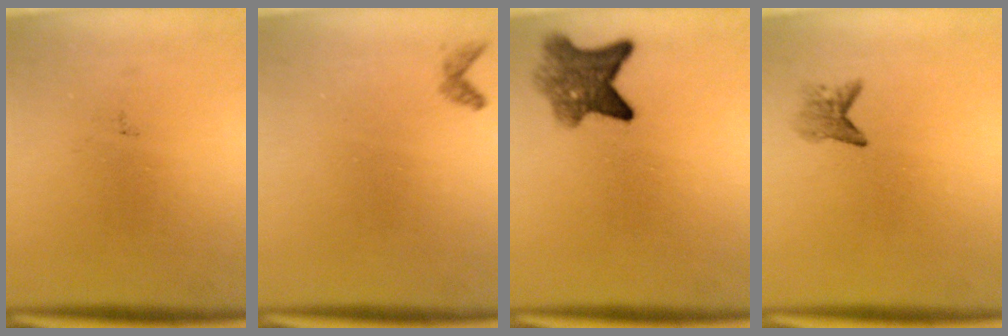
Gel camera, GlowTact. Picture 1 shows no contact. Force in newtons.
{"total": 0.7}
{"total": 6.0}
{"total": 1.8}